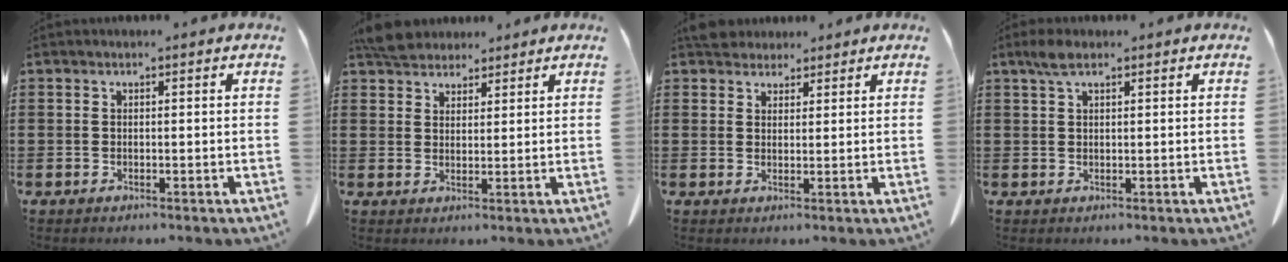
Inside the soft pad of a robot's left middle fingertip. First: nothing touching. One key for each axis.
{"total": 4.6, "fx": 4.1, "fy": 1.7, "fz": 1.1, "tx": -0.028, "ty": -0.005, "tz": 0.080}
{"total": 4.1, "fx": 3.7, "fy": 1.5, "fz": 0.8, "tx": -0.019, "ty": -0.007, "tz": 0.073}
{"total": 2.7, "fx": 1.4, "fy": 1.0, "fz": 2.1, "tx": -0.046, "ty": 0.003, "tz": 0.026}